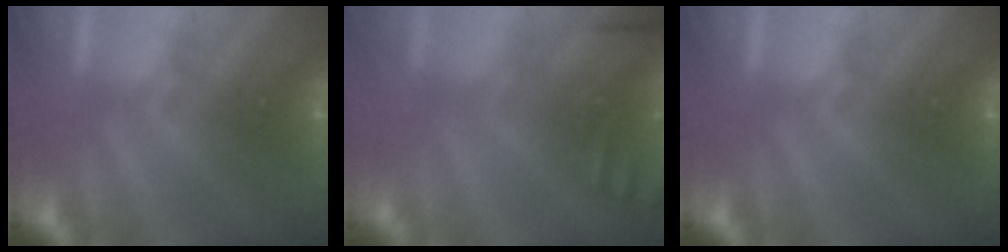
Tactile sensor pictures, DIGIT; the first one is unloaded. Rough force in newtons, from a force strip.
{"total": 9.3}
{"total": 0.0}